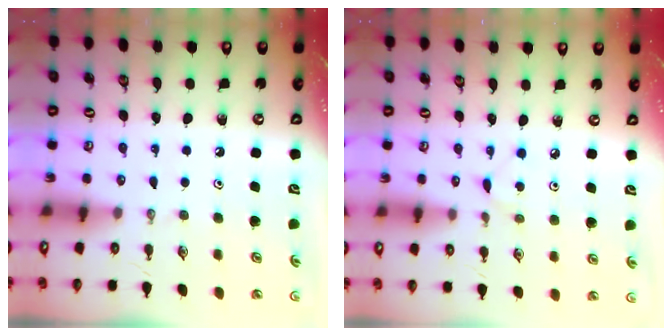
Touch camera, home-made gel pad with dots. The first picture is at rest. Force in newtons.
{"total": 3.0, "press": 3.0, "slide": 0.4}